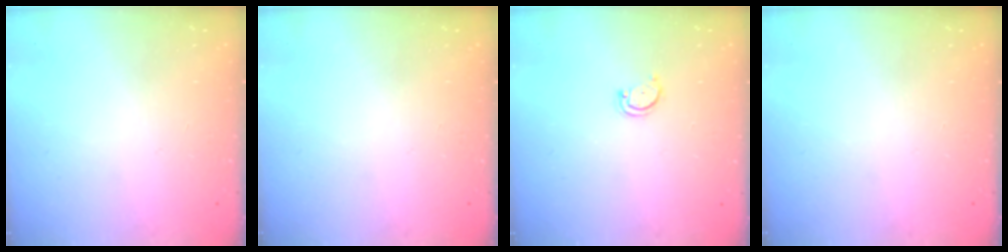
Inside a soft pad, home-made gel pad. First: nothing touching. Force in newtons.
{"total": 0.0}
{"total": 2.8, "press": 2.8, "slide": 0.3}
{"total": 0.0}